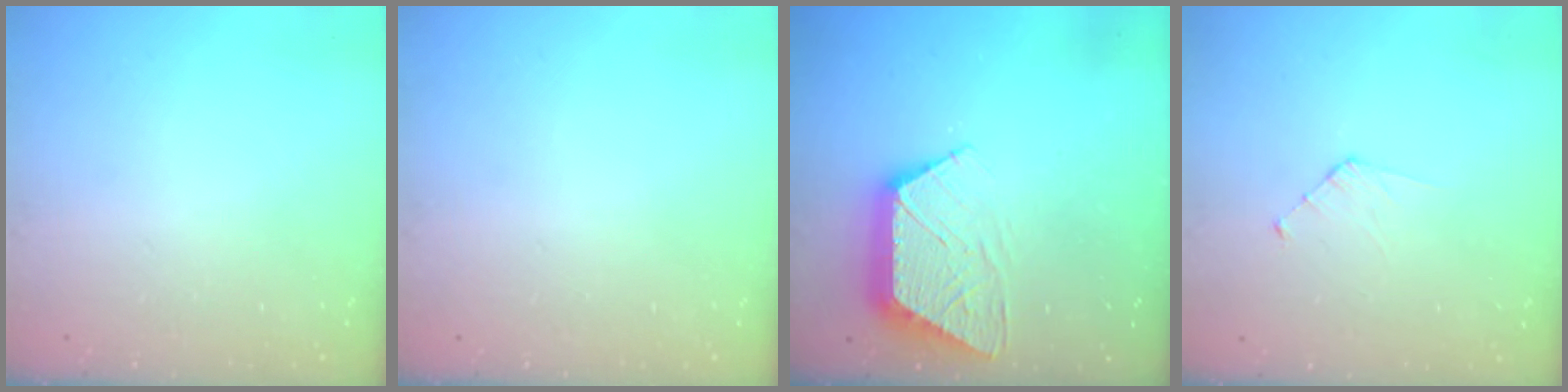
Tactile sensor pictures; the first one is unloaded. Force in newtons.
{"total": 0.0}
{"total": 11.2, "press": 11.2, "slide": 0.7}
{"total": 3.6, "press": 3.6, "slide": 0.3}